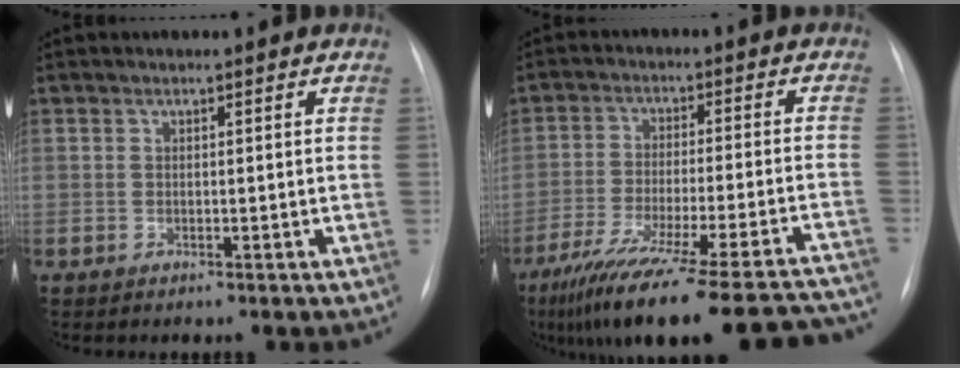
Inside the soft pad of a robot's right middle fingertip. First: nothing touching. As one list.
[{"total": 29.2, "force": [-25.6, 1.7, 13.9], "torque": [-0.169, -0.047, -0.352]}]